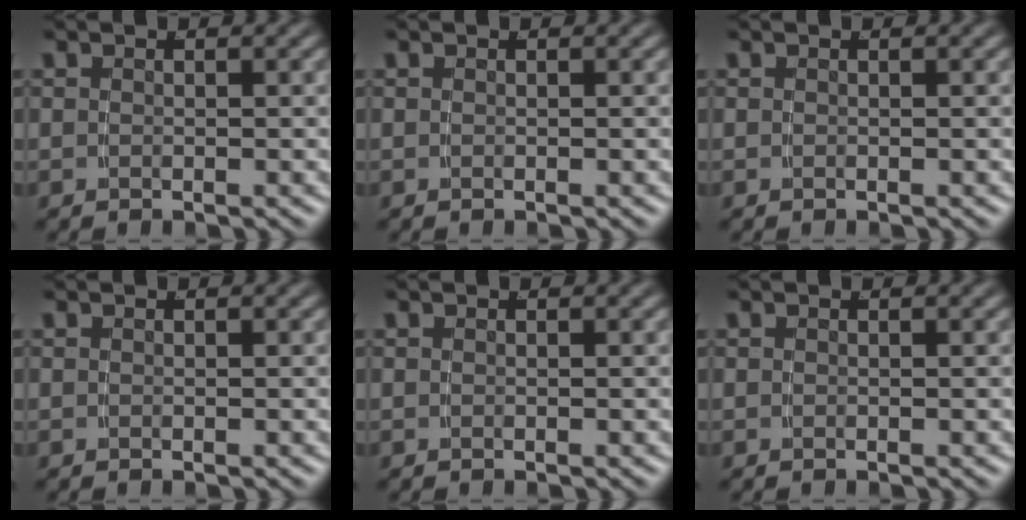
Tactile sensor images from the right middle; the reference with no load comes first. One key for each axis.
{"total": 0.0}
{"total": 0.0}
{"total": 0.0}
{"total": 0.0}
{"total": 0.0}